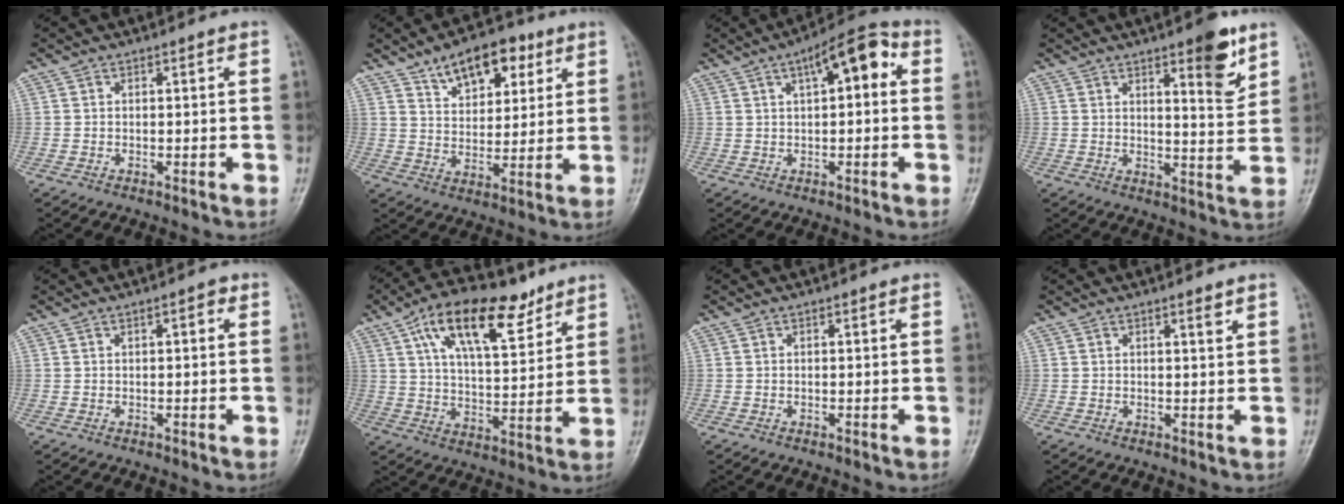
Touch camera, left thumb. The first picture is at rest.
{"total": 11.7, "force": [6.6, 6.5, 7.1], "torque": [-0.075, -0.029, 0.107]}
{"total": 9.9, "force": [2.9, 3.9, 8.6], "torque": [-0.110, 0.028, 0.032]}
{"total": 8.3, "force": [4.9, 2.1, 6.4], "torque": [-0.074, -0.034, 0.067]}
{"total": 1.5, "force": [0.5, 0.6, 1.3], "torque": [-0.016, 0.003, 0.005]}
{"total": 17.1, "force": [9.4, 7.7, 12.0], "torque": [-0.167, -0.026, 0.158]}
{"total": 0.0}
{"total": 1.4, "force": [1.0, 0.2, 1.0], "torque": [-0.014, -0.006, 0.016]}